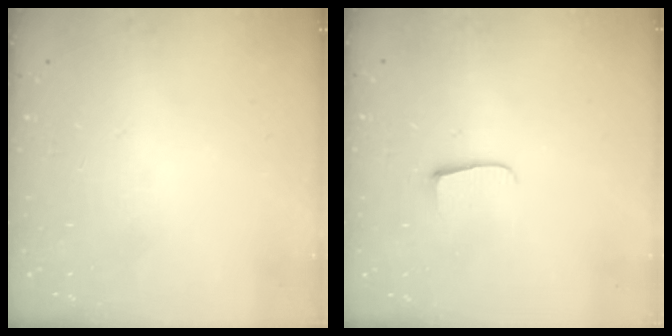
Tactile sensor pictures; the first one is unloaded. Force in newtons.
{"total": 5.4, "press": 5.3, "slide": 0.5}